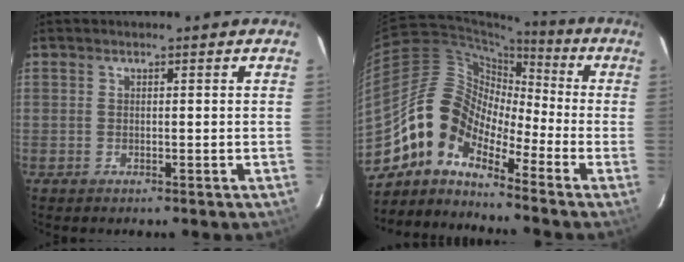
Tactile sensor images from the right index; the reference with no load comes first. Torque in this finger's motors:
{"motor_torque": [1.27, -0.86, 0.85, 0.08]}